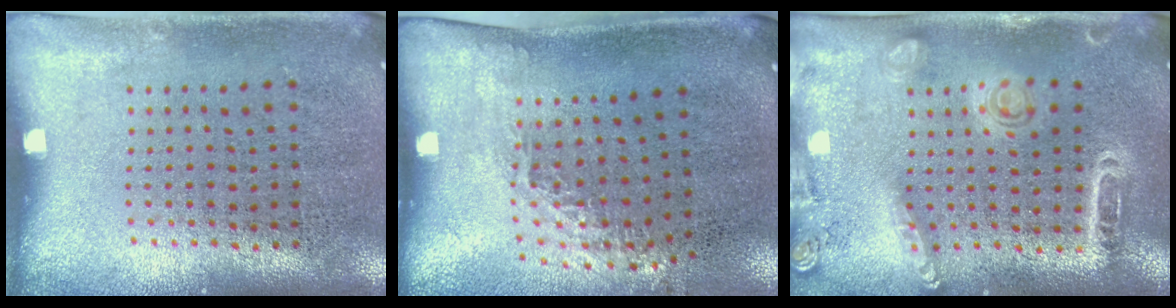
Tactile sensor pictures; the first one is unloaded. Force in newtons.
{"total": 1.2, "press": 1.0, "slide": 0.8}
{"total": 1.6, "press": 1.5, "slide": 0.5}